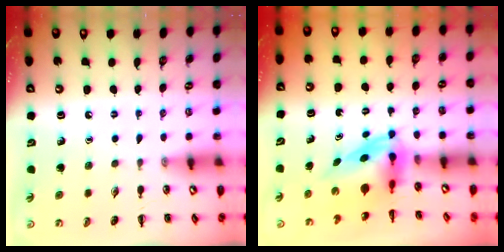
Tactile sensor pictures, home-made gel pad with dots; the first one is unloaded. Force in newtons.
{"total": 3.7, "press": 3.6, "slide": 1.0}